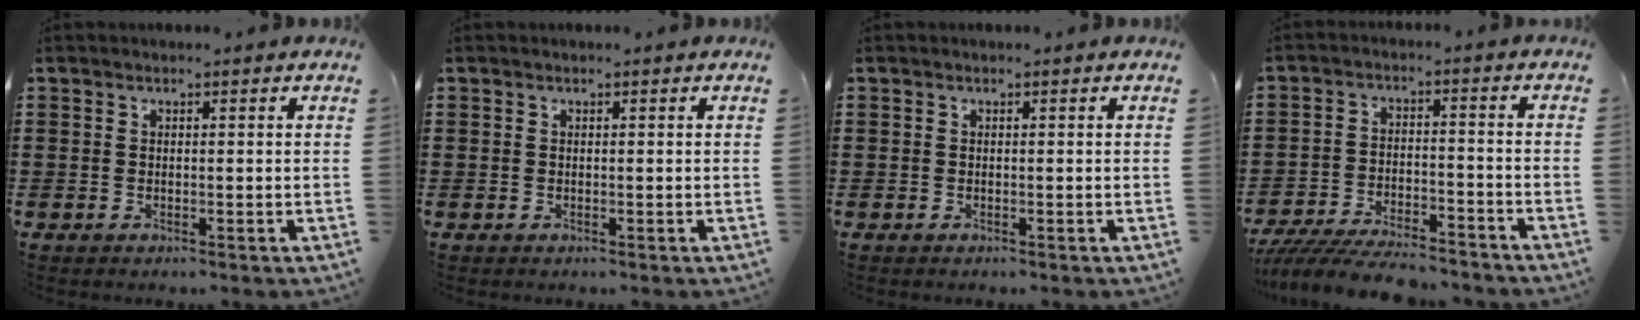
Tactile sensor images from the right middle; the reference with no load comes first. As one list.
[{"total": 0.0}, {"total": 0.0}, {"total": 7.2, "force": [-6.9, 1.0, 2.0], "torque": [-0.036, 0.008, -0.132]}]